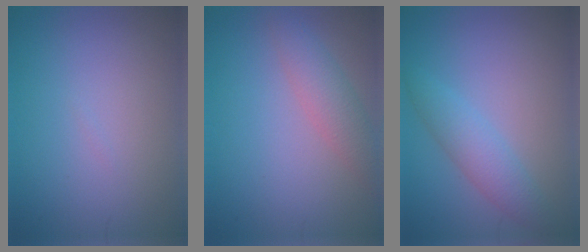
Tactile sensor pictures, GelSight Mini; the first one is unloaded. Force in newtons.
{"total": 3.0, "press": 3.0, "slide": 0.1}
{"total": 2.9, "press": 2.9, "slide": 0.1}